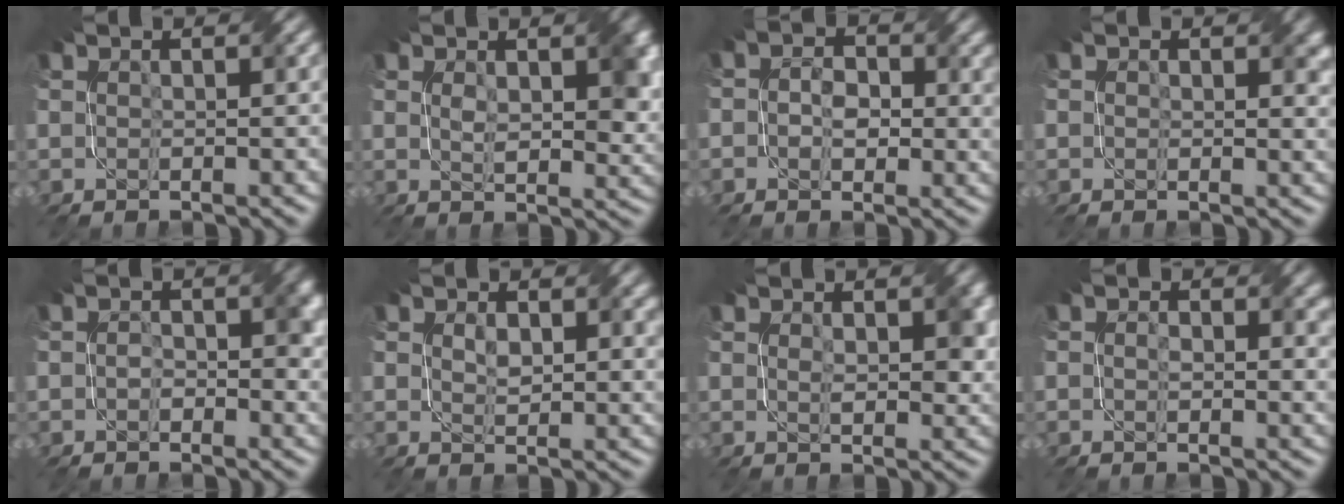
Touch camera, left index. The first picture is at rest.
{"total": 5.0, "force": [1.1, 2.4, 4.3], "torque": [-0.065, -0.004, 0.026]}
{"total": 3.1, "force": [-0.1, 2.2, 2.2], "torque": [-0.035, -0.003, -0.008]}
{"total": 2.2, "force": [1.0, 1.5, 1.3], "torque": [-0.013, -0.004, 0.010]}
{"total": 2.8, "force": [0.0, 1.7, 2.2], "torque": [-0.027, -0.001, -0.007]}
{"total": 2.6, "force": [0.9, 1.6, 1.9], "torque": [-0.037, -0.003, 0.020]}
{"total": 3.5, "force": [0.5, 2.0, 2.8], "torque": [-0.042, -0.006, 0.013]}
{"total": 2.8, "force": [0.4, 1.8, 2.1], "torque": [-0.025, 0.000, 0.003]}